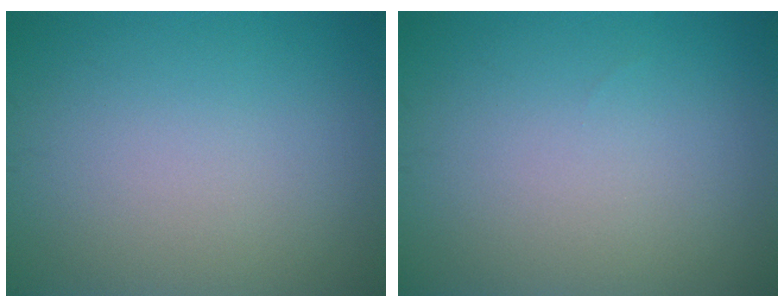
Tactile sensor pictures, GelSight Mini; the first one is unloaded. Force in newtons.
{"total": 0.0}